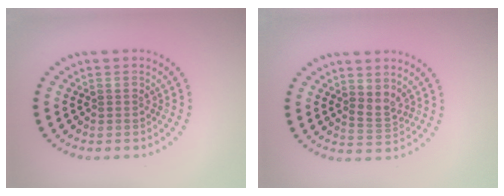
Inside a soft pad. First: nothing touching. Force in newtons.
{"total": 1.4, "press": 1.2, "slide": 0.9}